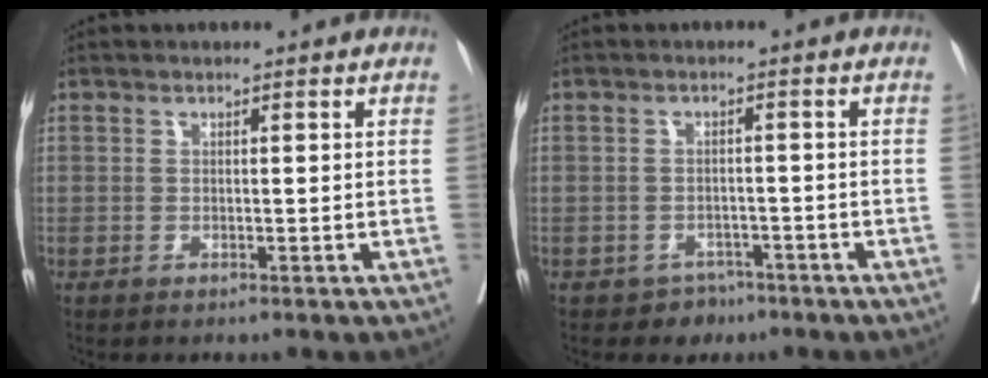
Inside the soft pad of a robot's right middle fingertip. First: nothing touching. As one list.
[{"total": 2.8, "force": [-1.9, 2.1, 0.1], "torque": [-0.002, 0.011, -0.023]}]